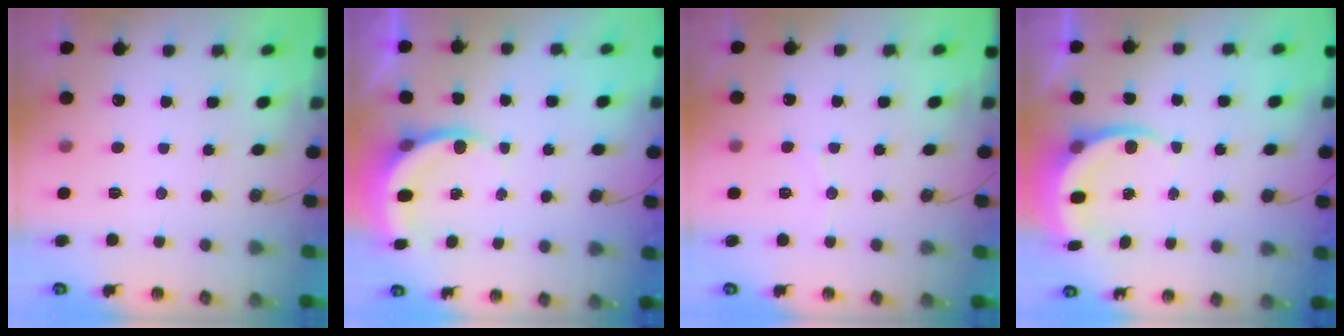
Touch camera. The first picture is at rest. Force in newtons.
{"total": 5.1, "press": 5.0, "slide": 0.7}
{"total": 4.4, "press": 4.4, "slide": 0.4}
{"total": 6.5, "press": 6.4, "slide": 1.0}